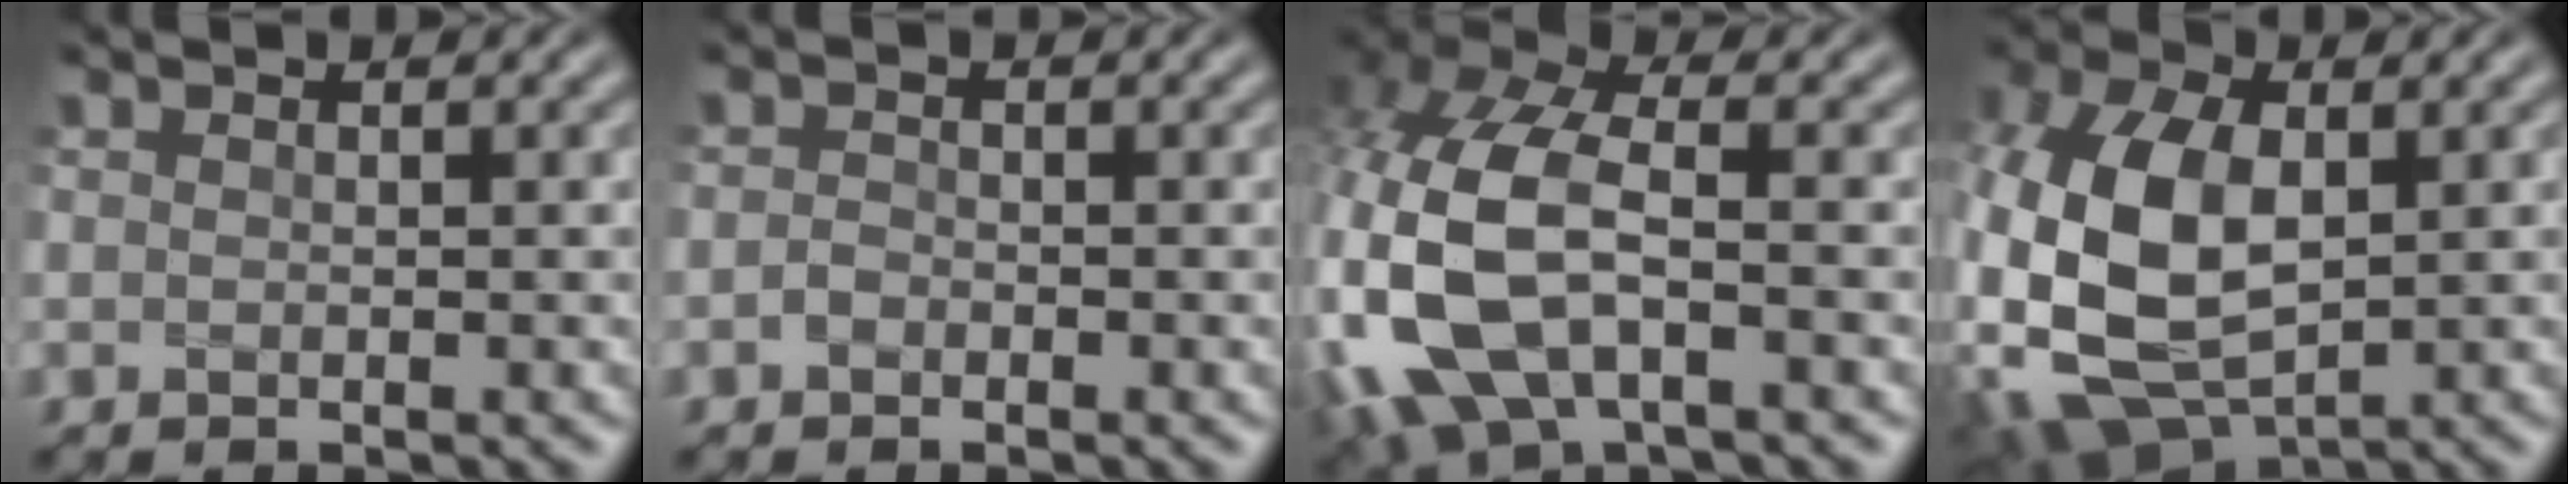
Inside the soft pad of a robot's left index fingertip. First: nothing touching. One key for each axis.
{"total": 0.7, "fx": -0.5, "fy": 0.5, "fz": 0.3, "tx": -0.006, "ty": 0.004, "tz": -0.012}
{"total": 10.7, "fx": -2.5, "fy": 5.9, "fz": 8.6, "tx": -0.232, "ty": -0.003, "tz": -0.054}
{"total": 11.2, "fx": -0.9, "fy": 6.5, "fz": 9.1, "tx": -0.232, "ty": 0.003, "tz": -0.019}